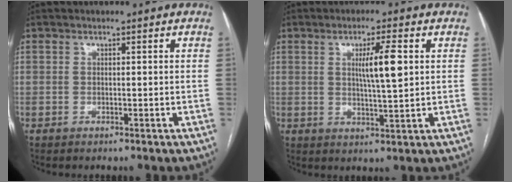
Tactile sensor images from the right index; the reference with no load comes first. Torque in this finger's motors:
{"motor_torque": [0.37, -0.06, 0.15, 0.10]}